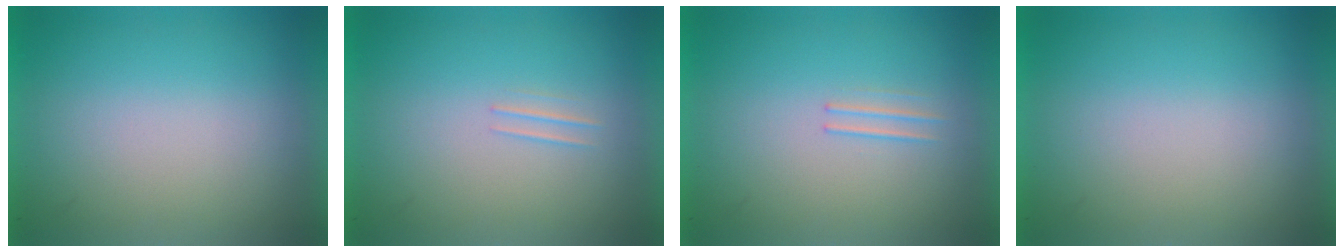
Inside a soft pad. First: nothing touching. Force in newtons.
{"total": 1.1}
{"total": 1.1}
{"total": 0.0}